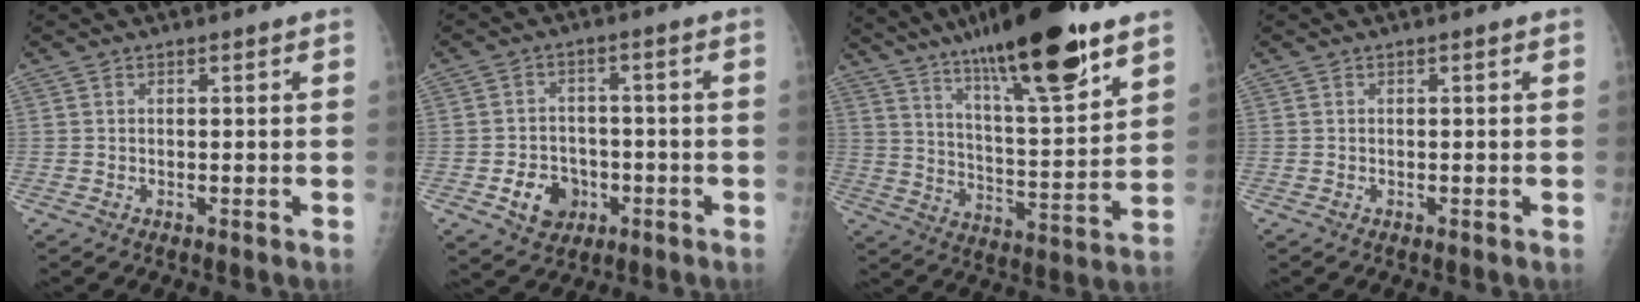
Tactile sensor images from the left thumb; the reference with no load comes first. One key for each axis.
{"total": 7.6, "fx": -2.8, "fy": 6.1, "fz": 3.5, "tx": -0.030, "ty": 0.019, "tz": -0.041}
{"total": 23.5, "fx": 15.2, "fy": 4.5, "fz": 17.3, "tx": -0.268, "ty": -0.058, "tz": 0.249}
{"total": 0.0}